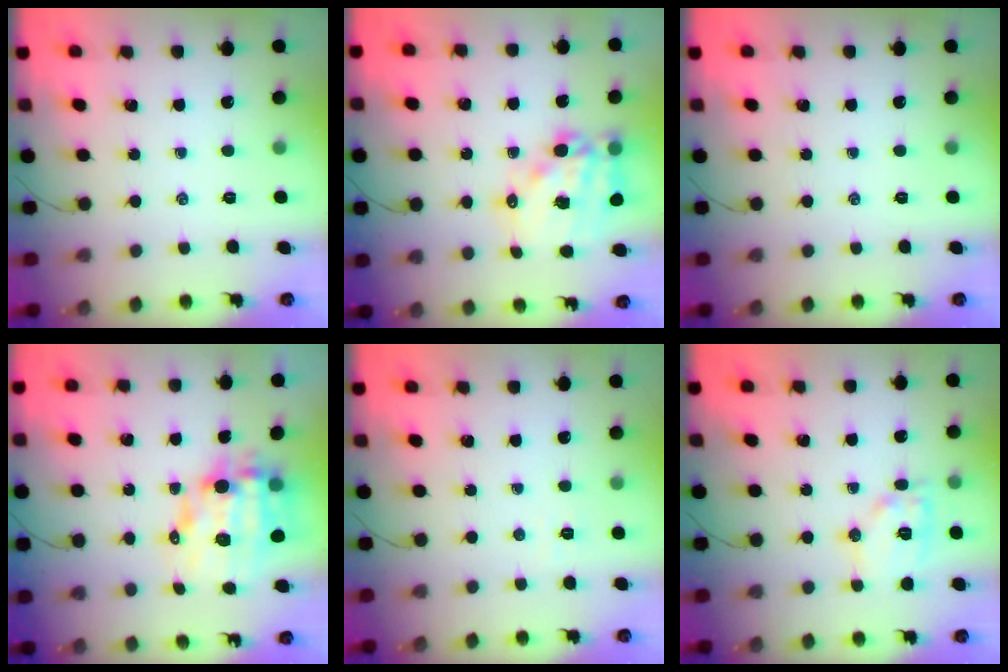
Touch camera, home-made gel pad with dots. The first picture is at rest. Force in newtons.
{"total": 15.4, "press": 14.9, "slide": 3.6}
{"total": 0.0}
{"total": 12.4, "press": 11.9, "slide": 3.5}
{"total": 2.5, "press": 2.4, "slide": 0.7}
{"total": 11.3, "press": 11.3, "slide": 0.3}